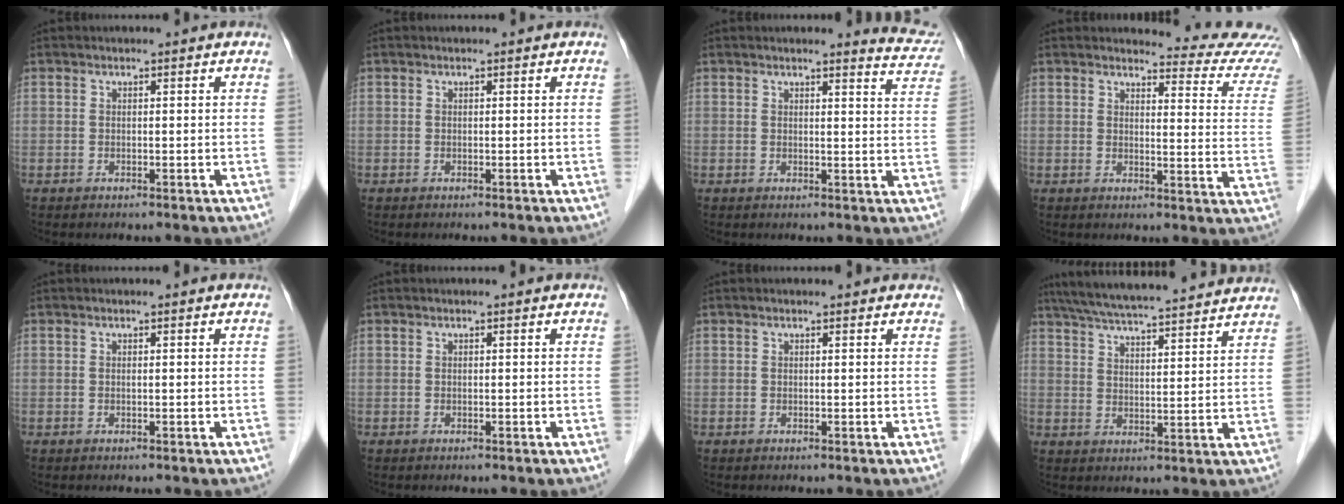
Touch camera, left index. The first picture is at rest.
{"total": 0.0}
{"total": 5.5, "force": [5.5, 0.4, 0.6], "torque": [-0.004, -0.031, 0.037]}
{"total": 11.5, "force": [11.4, -0.5, 0.9], "torque": [0.002, -0.098, 0.104]}
{"total": 0.0}
{"total": 0.0}
{"total": 1.9, "force": [1.7, 0.5, 0.7], "torque": [-0.015, 0.011, 0.012]}
{"total": 22.4, "force": [20.4, 1.2, 9.1], "torque": [-0.154, 0.024, 0.280]}